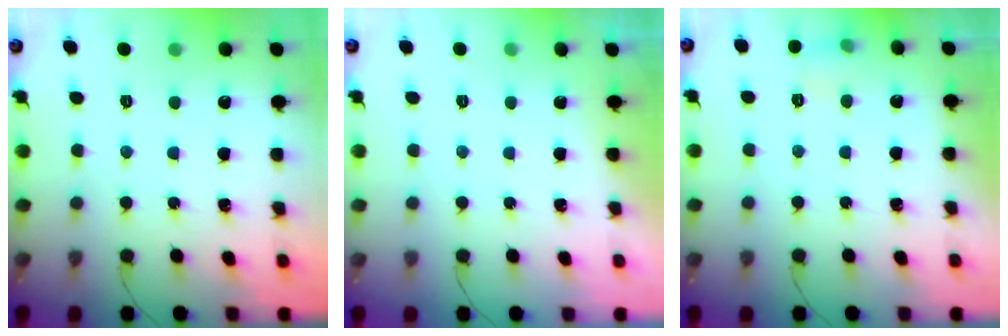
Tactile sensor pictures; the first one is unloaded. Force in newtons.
{"total": 0.0}
{"total": 6.3, "press": 6.1, "slide": 1.6}